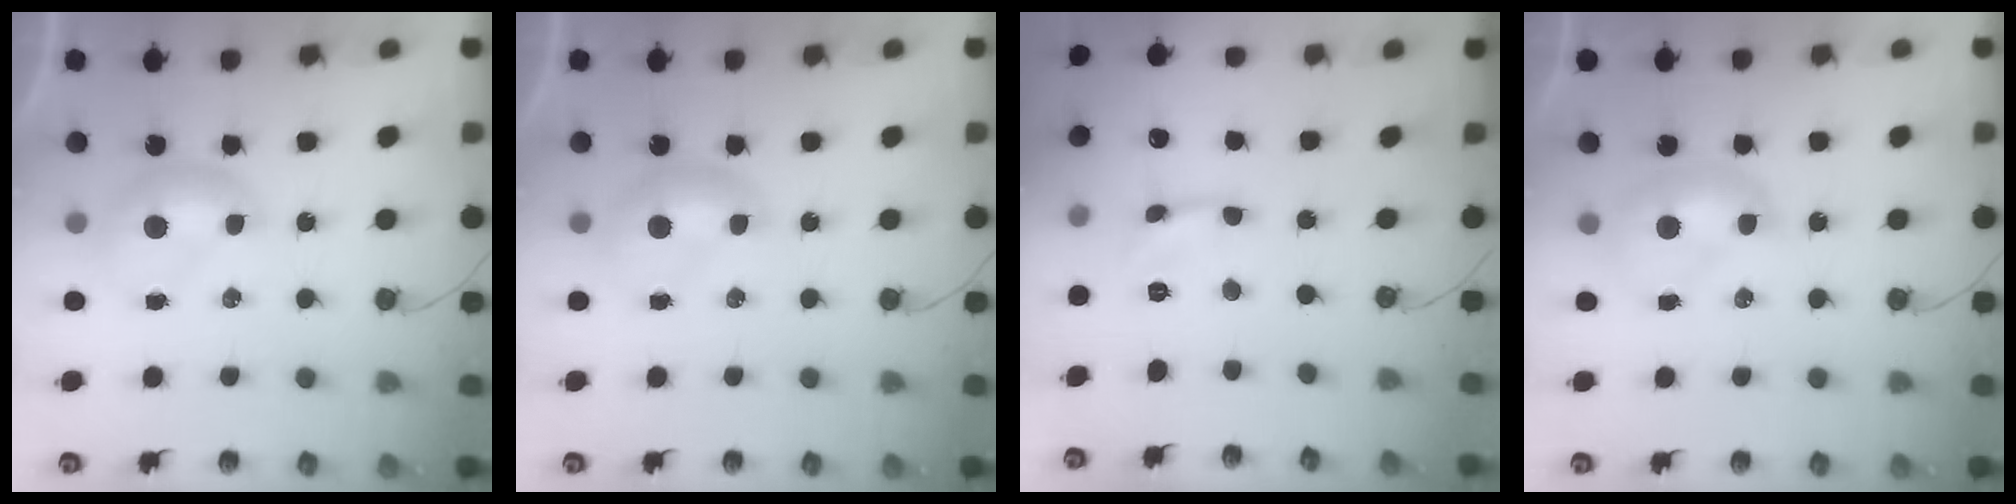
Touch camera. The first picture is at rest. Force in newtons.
{"total": 0.0}
{"total": 2.0, "press": 1.9, "slide": 0.5}
{"total": 1.5, "press": 1.5, "slide": 0.2}